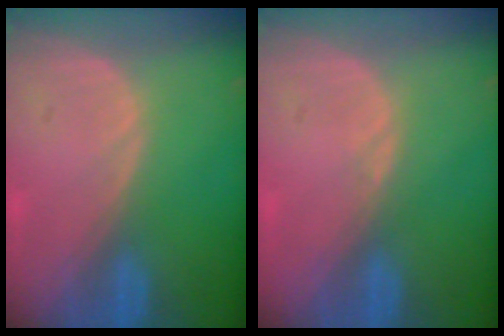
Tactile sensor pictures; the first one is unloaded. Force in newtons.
{"total": 0.5, "press": 0.5, "slide": 0.2}